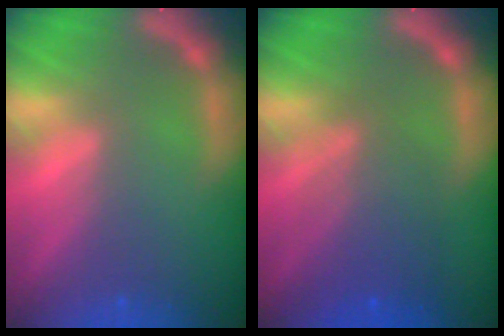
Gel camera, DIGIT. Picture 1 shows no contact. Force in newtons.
{"total": 5.5}